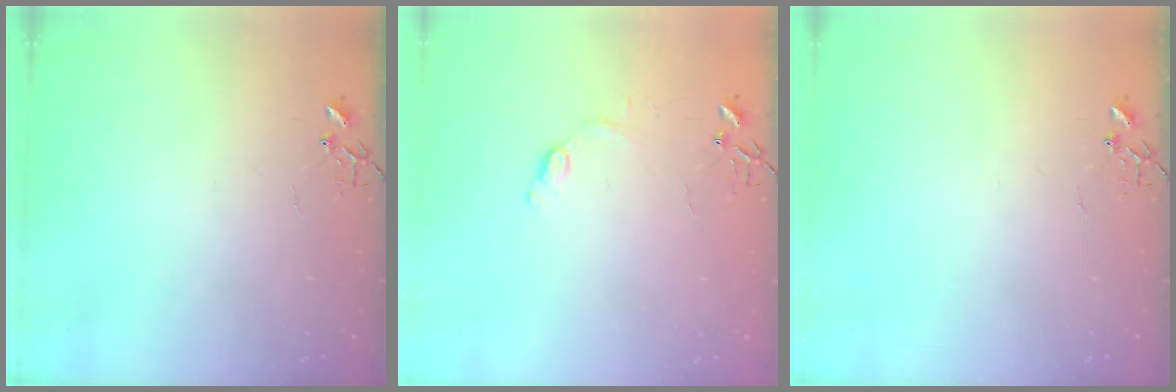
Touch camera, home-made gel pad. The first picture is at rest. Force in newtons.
{"total": 7.3, "press": 7.3, "slide": 0.7}
{"total": 0.0}